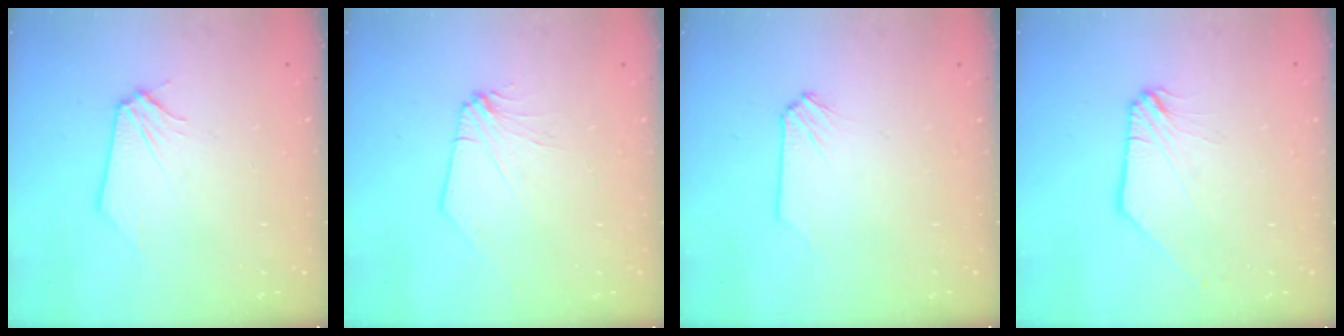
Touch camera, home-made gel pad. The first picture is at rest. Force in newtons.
{"total": 2.1, "press": 2.1, "slide": 0.2}
{"total": 0.0}
{"total": 0.0}